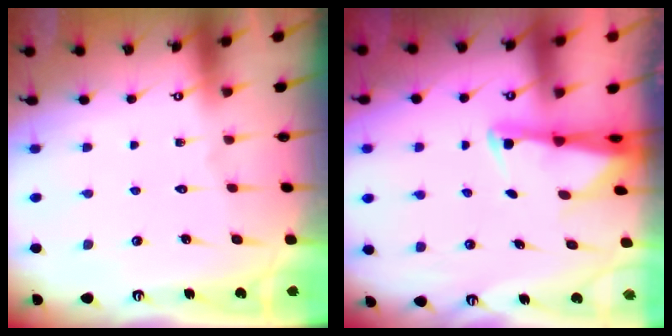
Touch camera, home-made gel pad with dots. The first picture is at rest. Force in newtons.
{"total": 2.5, "press": 2.5, "slide": 0.5}